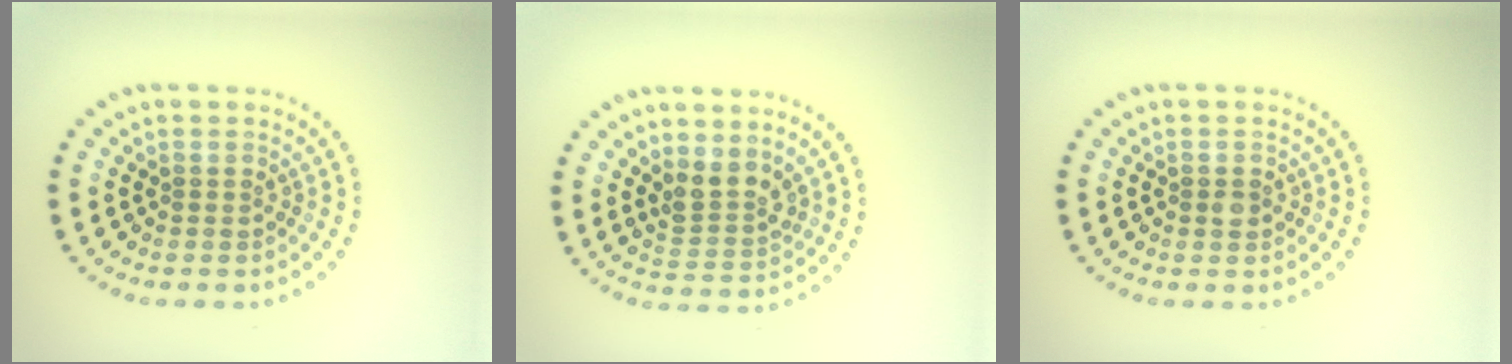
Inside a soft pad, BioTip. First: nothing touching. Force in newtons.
{"total": 2.6, "press": 2.0, "slide": 1.7}
{"total": 0.8, "press": 0.8, "slide": 0.1}